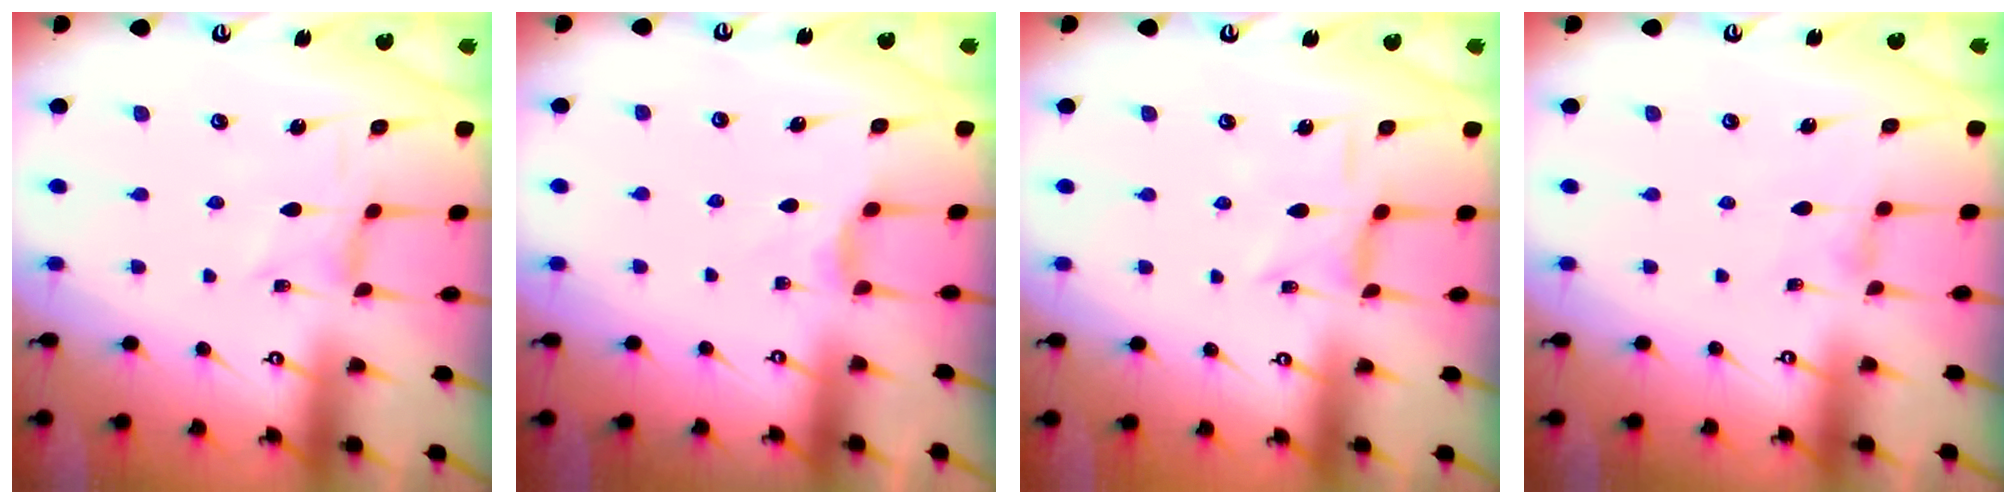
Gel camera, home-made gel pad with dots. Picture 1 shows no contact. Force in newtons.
{"total": 3.8, "press": 3.8, "slide": 0.6}
{"total": 2.9, "press": 2.9, "slide": 0.3}
{"total": 1.4, "press": 1.3, "slide": 0.3}